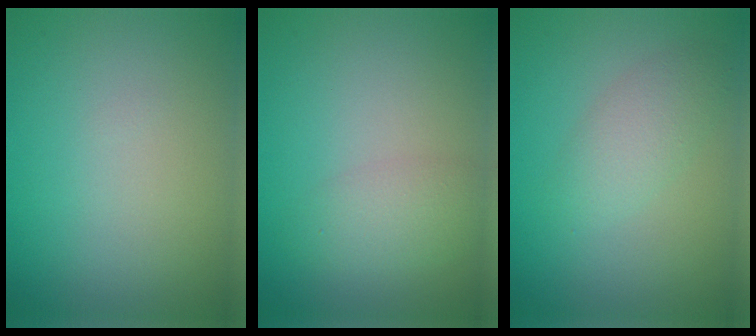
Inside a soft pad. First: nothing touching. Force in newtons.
{"total": 2.4, "press": 2.4, "slide": 0.1}
{"total": 2.5, "press": 2.5, "slide": 0.0}